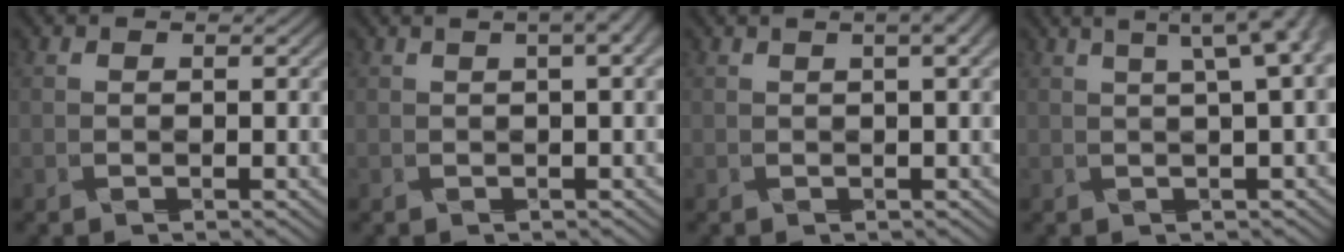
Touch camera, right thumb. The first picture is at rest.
{"total": 3.4, "force": [1.0, 1.0, 3.1], "torque": [-0.061, 0.000, 0.025]}
{"total": 2.7, "force": [0.9, 0.6, 2.5], "torque": [-0.052, 0.000, 0.021]}
{"total": 7.1, "force": [2.5, 1.0, 6.6], "torque": [-0.099, 0.018, 0.041]}